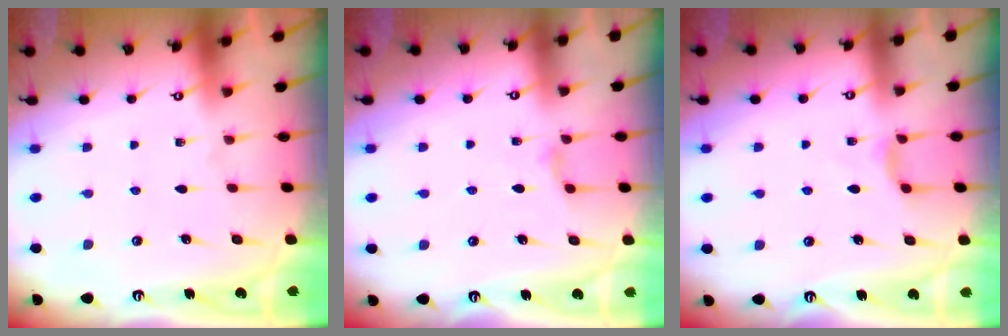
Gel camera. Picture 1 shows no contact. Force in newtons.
{"total": 2.3, "press": 2.3, "slide": 0.4}
{"total": 3.0, "press": 3.0, "slide": 0.5}